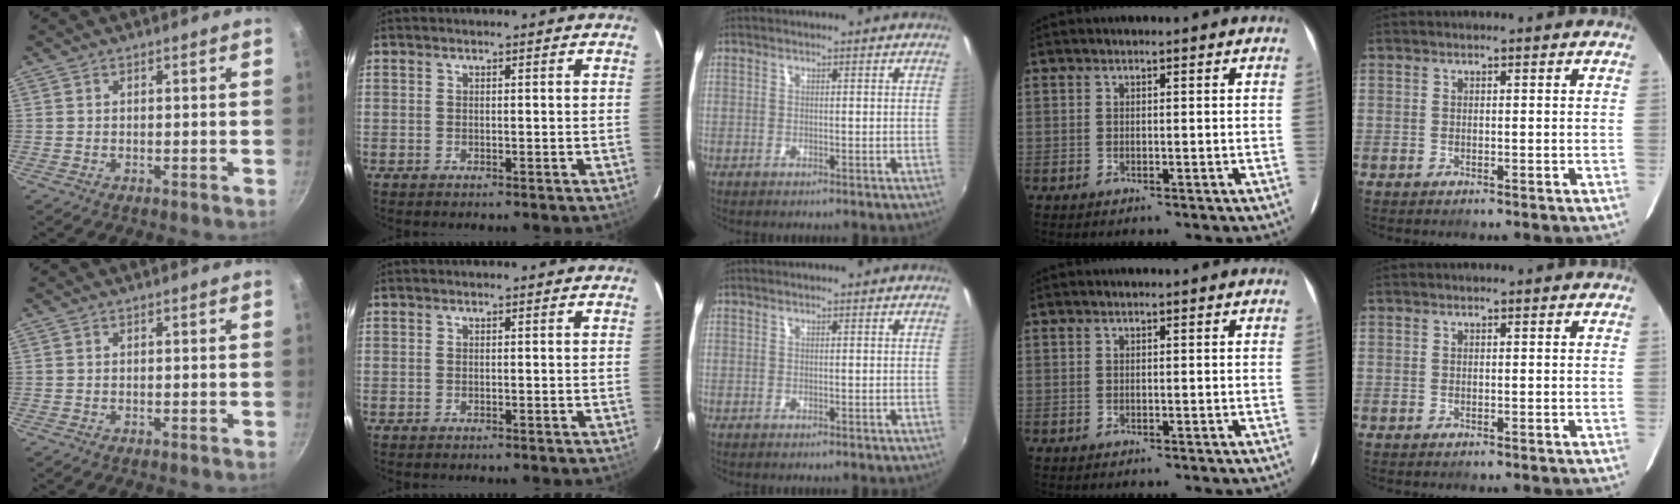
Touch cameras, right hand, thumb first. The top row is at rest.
{}